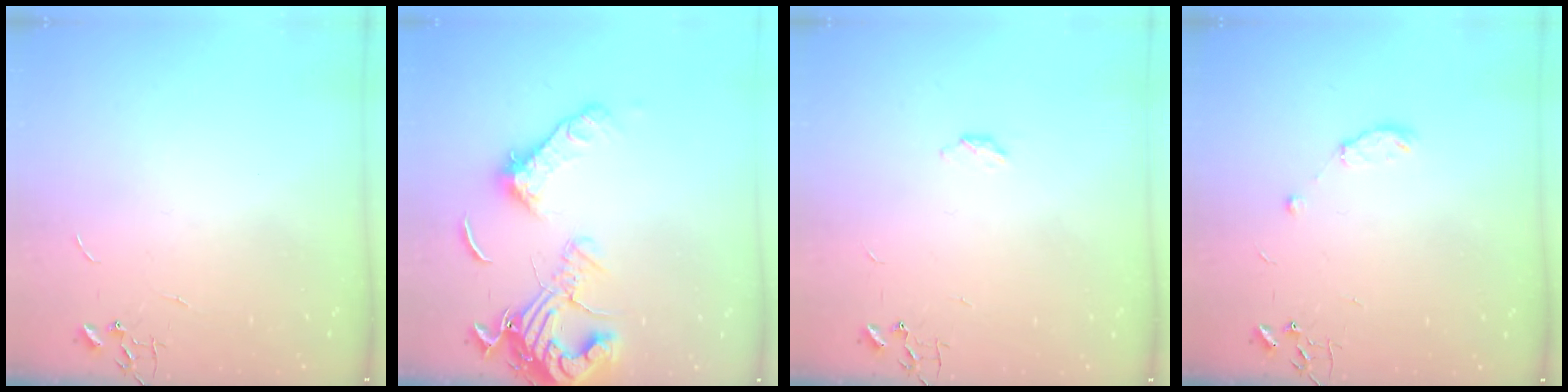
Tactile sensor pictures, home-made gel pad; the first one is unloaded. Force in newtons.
{"total": 18.8, "press": 18.7, "slide": 2.3}
{"total": 2.9, "press": 2.9, "slide": 0.5}
{"total": 6.3, "press": 6.3, "slide": 0.8}